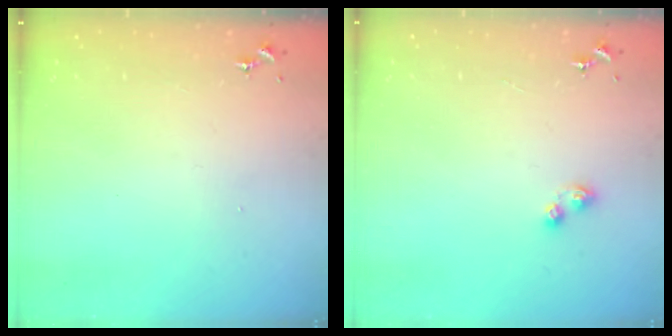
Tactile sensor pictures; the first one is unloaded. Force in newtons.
{"total": 4.5, "press": 4.5, "slide": 0.5}